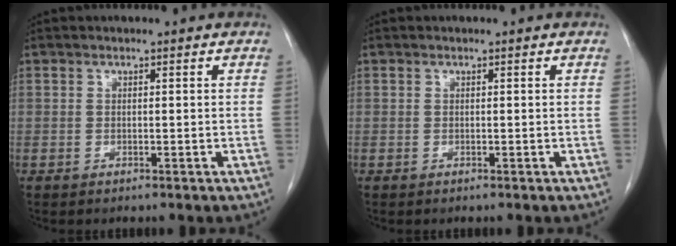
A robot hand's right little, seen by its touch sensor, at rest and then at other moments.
{"total": 0.0}